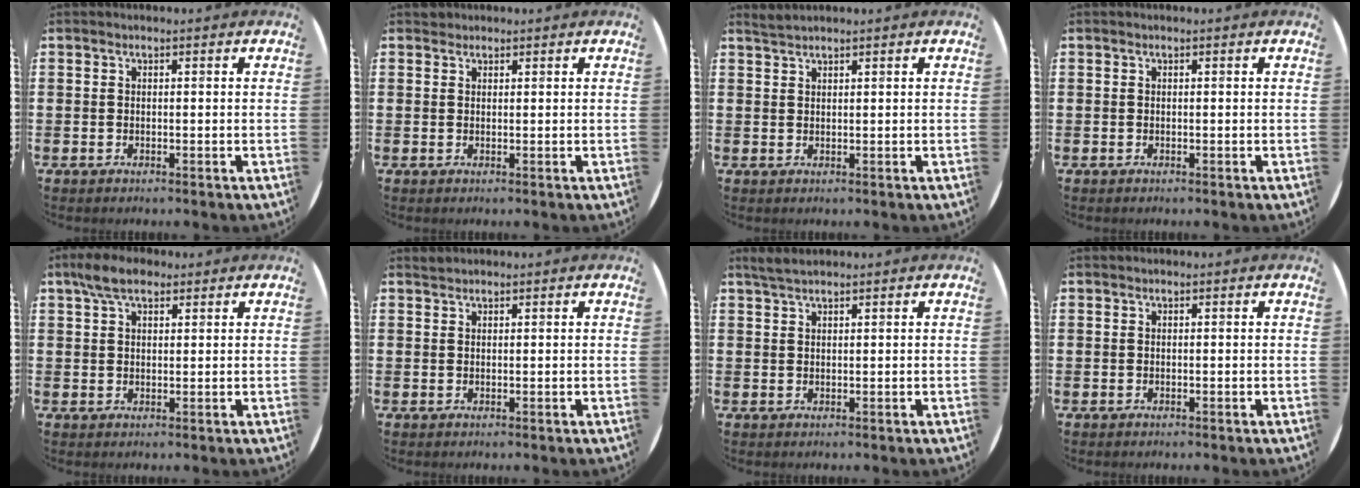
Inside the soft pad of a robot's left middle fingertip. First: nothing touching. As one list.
[{"total": 0.7, "force": [0.7, 0.2, -0.2], "torque": [0.010, 0.000, 0.012]}, {"total": 1.3, "force": [1.3, -0.1, 0.1], "torque": [-0.003, 0.001, 0.025]}, {"total": 0.0}, {"total": 4.6, "force": [3.3, 2.0, 2.4], "torque": [-0.047, 0.005, 0.059]}, {"total": 0.7, "force": [0.7, 0.0, -0.2], "torque": [0.002, 0.002, 0.013]}, {"total": 1.9, "force": [1.7, 0.2, 0.9], "torque": [-0.020, 0.003, 0.031]}, {"total": 0.0}]